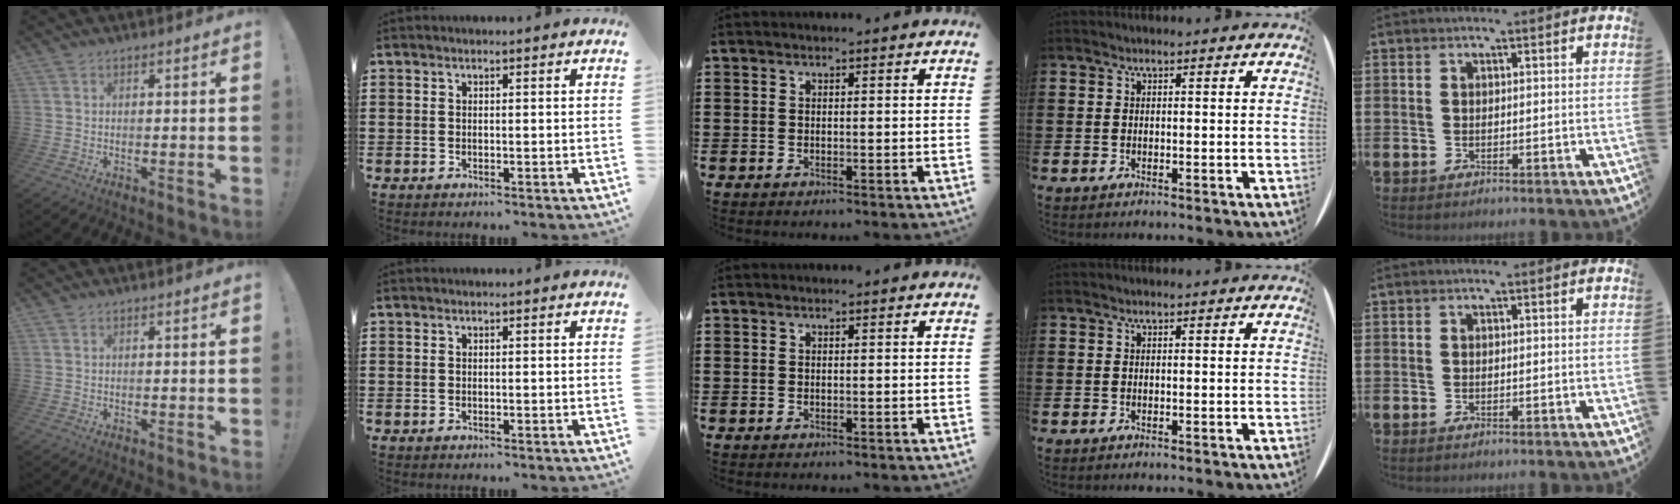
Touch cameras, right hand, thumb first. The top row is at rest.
{}